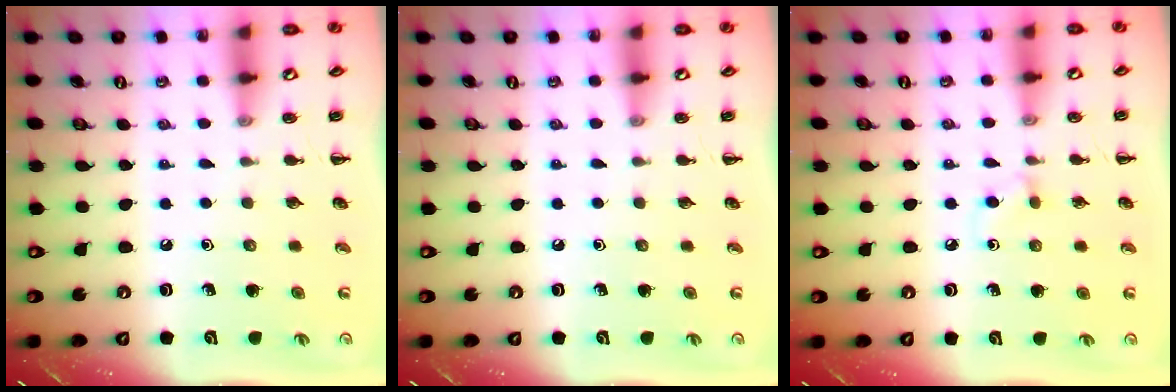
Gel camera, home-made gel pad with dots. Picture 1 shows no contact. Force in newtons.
{"total": 0.0}
{"total": 4.1, "press": 3.7, "slide": 1.8}